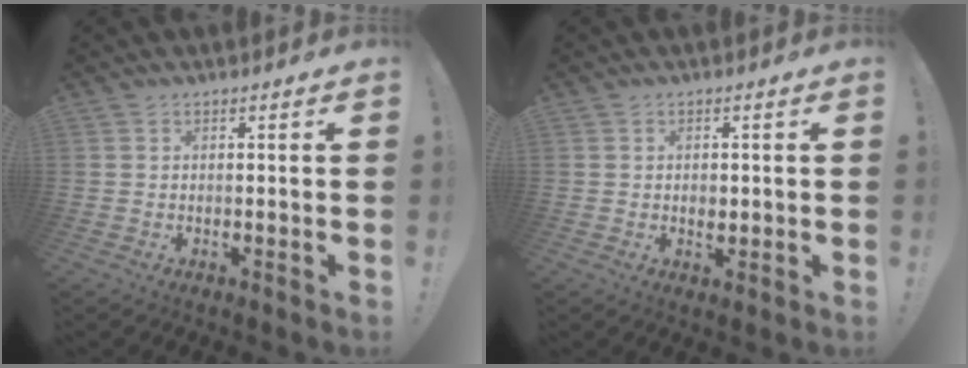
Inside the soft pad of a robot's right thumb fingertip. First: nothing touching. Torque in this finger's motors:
{"motor_torque": [-0.16, 0.12, 0.06, 0.21, -0.01]}